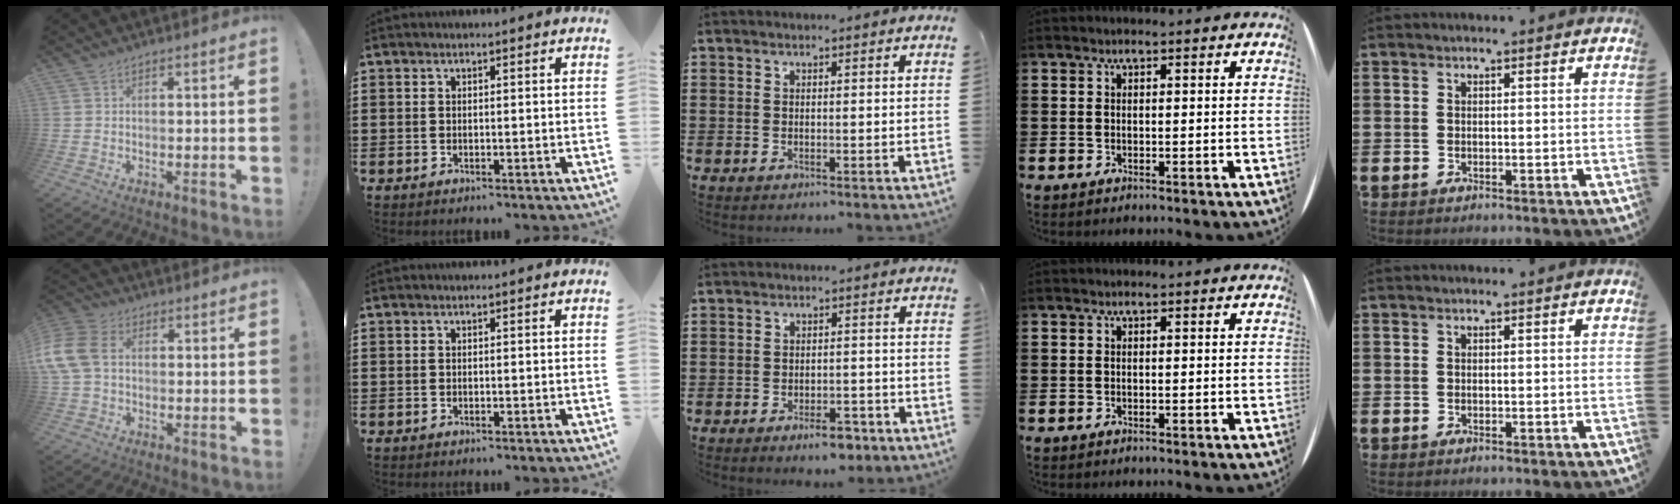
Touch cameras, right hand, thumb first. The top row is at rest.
{"thumb": {"total": 11.7, "force": [1.0, 8.0, 8.5], "torque": [-0.189, 0.009, 0.023]}, "middle": {"total": 3.5, "force": [-3.0, 1.4, 1.3], "torque": [-0.020, 0.010, -0.057]}}